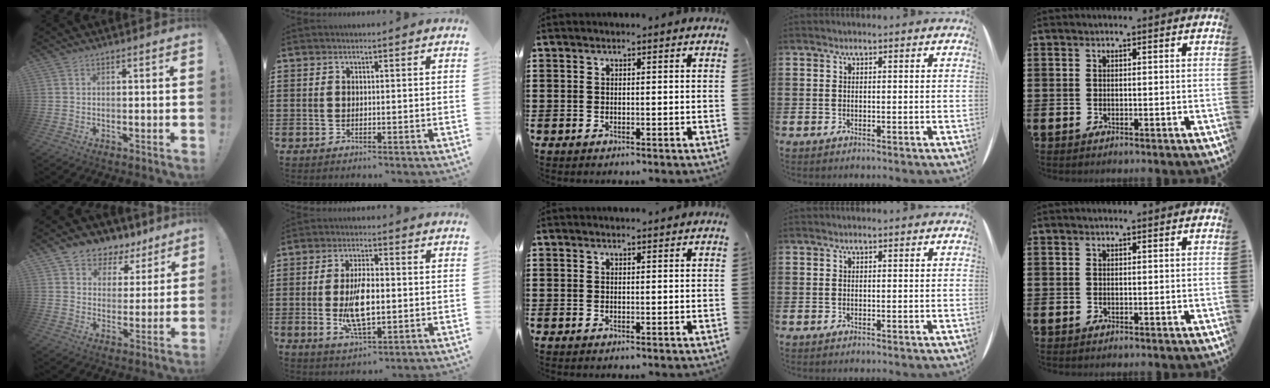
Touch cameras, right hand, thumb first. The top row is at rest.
{"thumb": {"total": 6.6, "force": [4.0, 5.3, 0.7], "torque": [-0.018, -0.034, 0.082]}, "index": {"total": 8.7, "force": [-0.8, 3.6, 7.9], "torque": [-0.164, -0.004, -0.017]}, "middle": {"total": 0.6, "force": [0.6, 0.1, 0.1], "torque": [0.004, -0.004, 0.010]}}